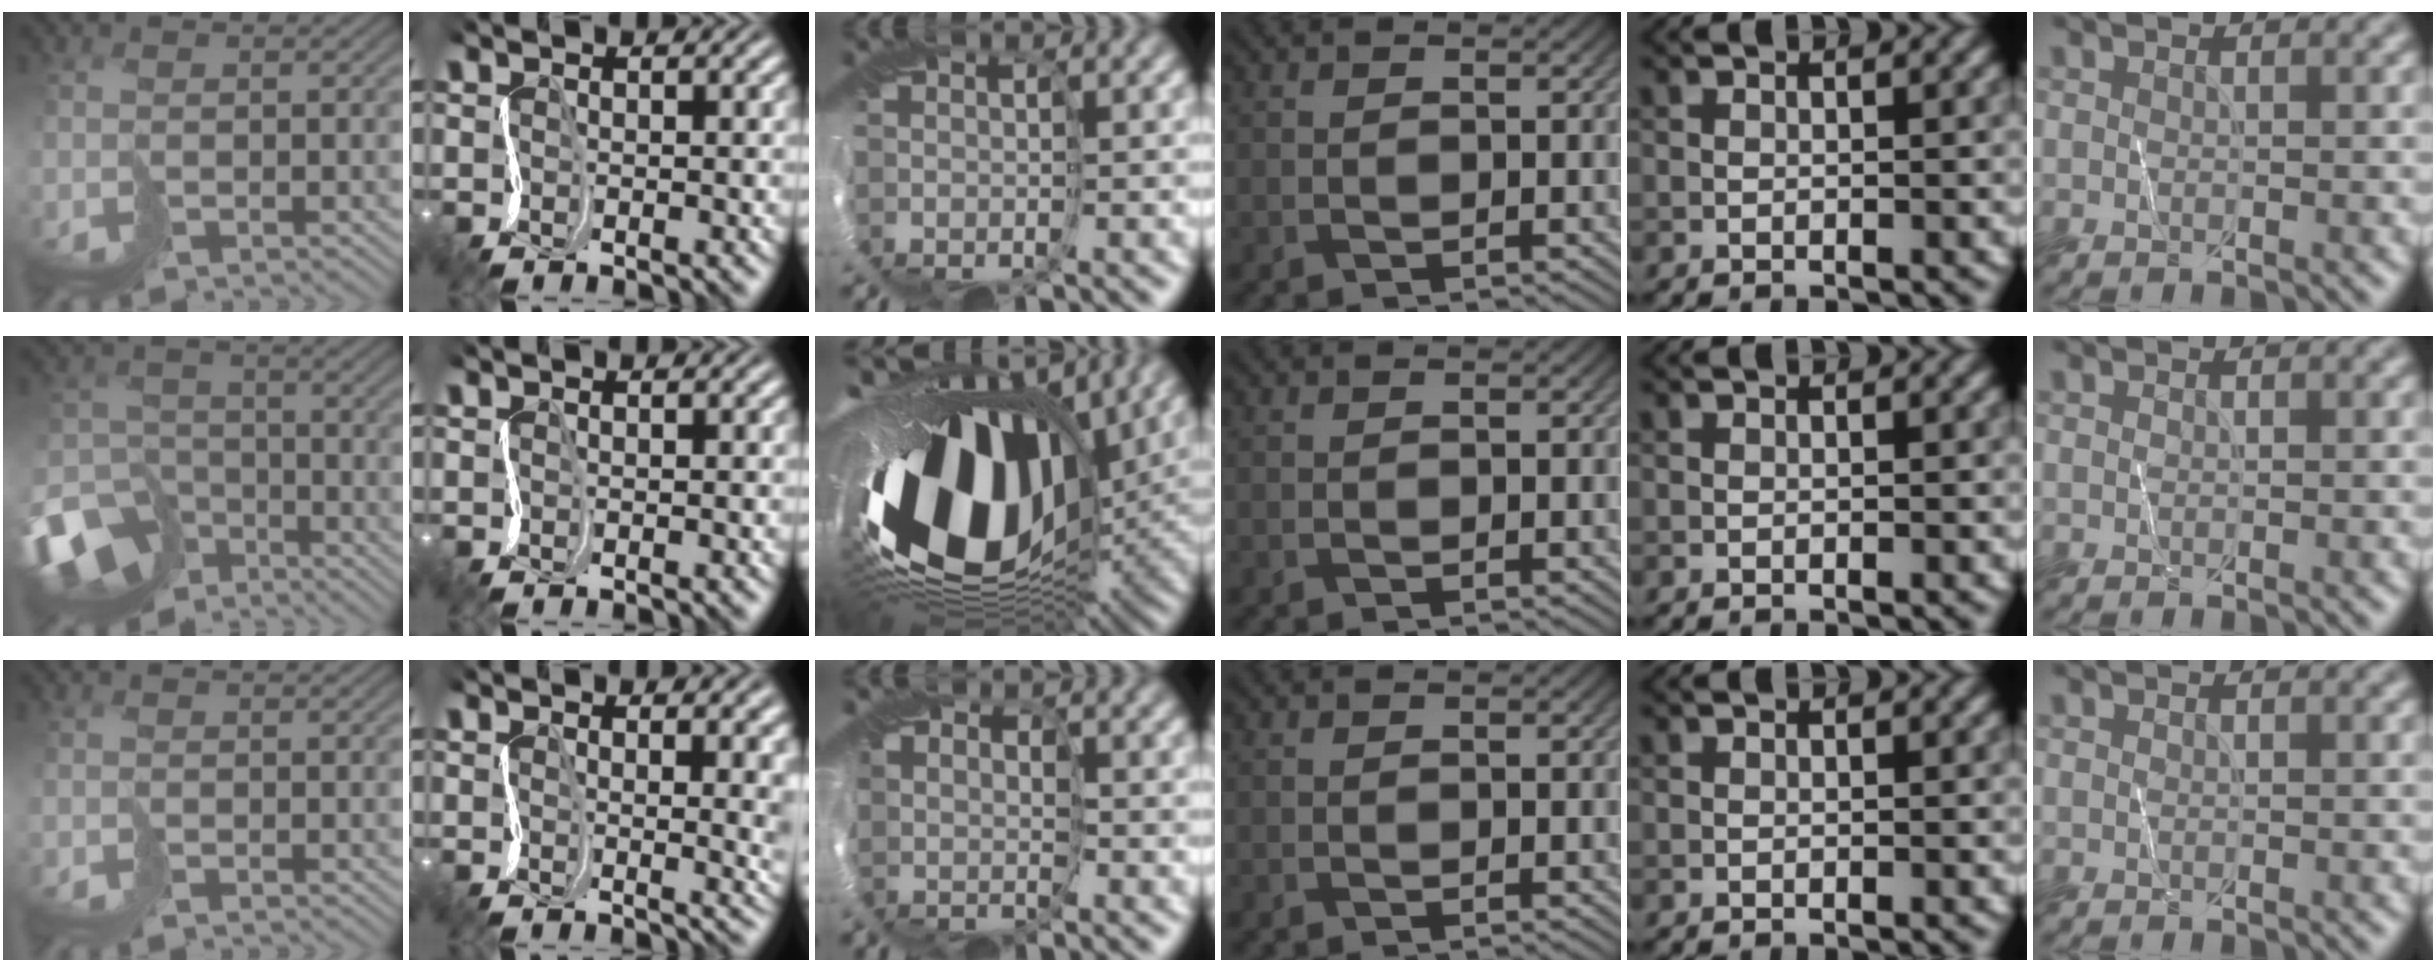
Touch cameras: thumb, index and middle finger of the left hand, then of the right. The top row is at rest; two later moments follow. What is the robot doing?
{"motion": "cut", "object": "bubble wrap"}